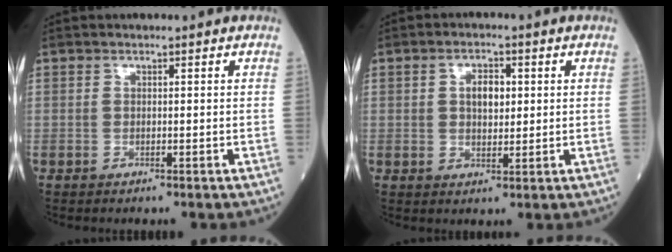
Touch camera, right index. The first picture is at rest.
{"total": 3.9, "force": [0.9, 2.0, 3.2], "torque": [-0.054, 0.003, 0.015]}